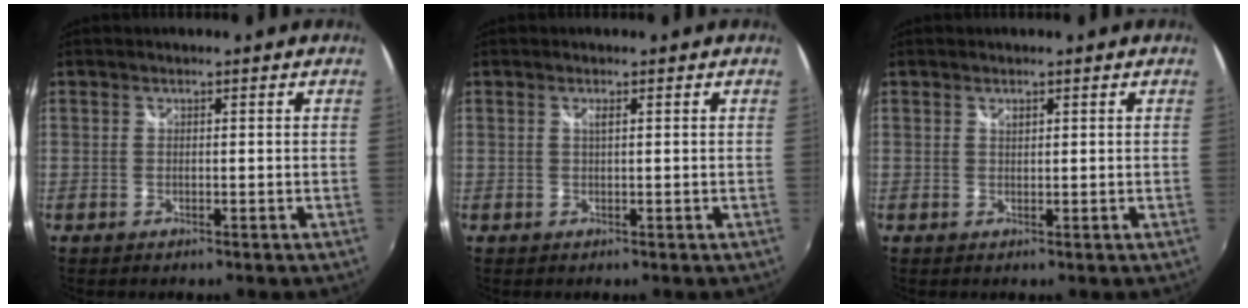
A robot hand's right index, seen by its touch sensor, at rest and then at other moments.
{"total": 0.8, "force": [0.3, 0.0, 0.8], "torque": [-0.015, 0.000, 0.005]}
{"total": 0.8, "force": [0.5, 0.4, 0.4], "torque": [-0.007, 0.001, 0.009]}